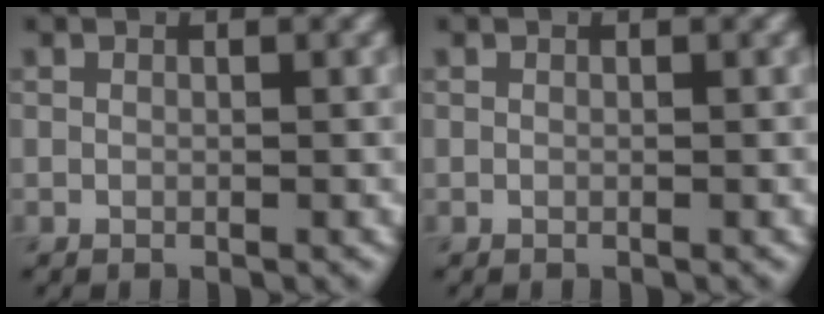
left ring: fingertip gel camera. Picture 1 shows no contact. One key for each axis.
{"total": 0.0}